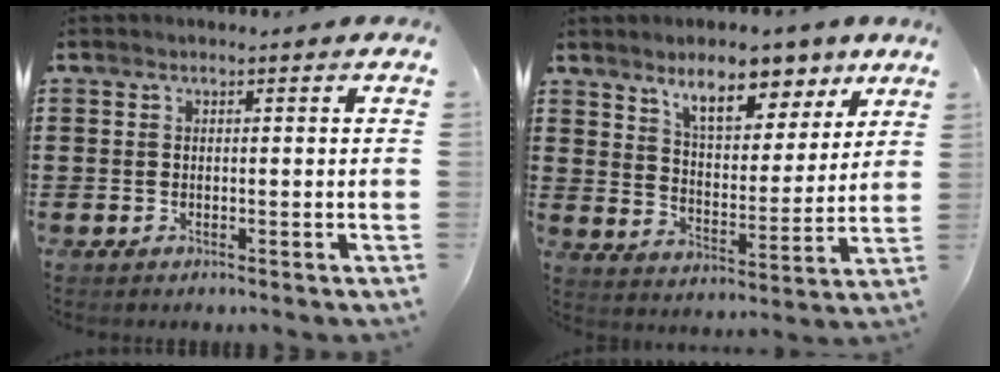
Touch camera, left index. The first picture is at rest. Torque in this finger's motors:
{"motor_torque": [2.14, 0.00, 0.59, 0.17]}